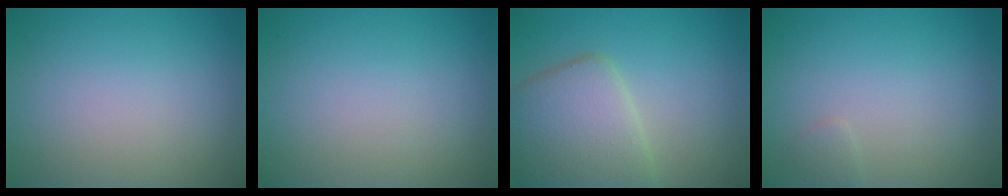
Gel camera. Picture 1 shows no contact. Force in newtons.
{"total": 0.0}
{"total": 6.1, "press": 6.1, "slide": 0.2}
{"total": 0.7, "press": 0.7, "slide": 0.0}